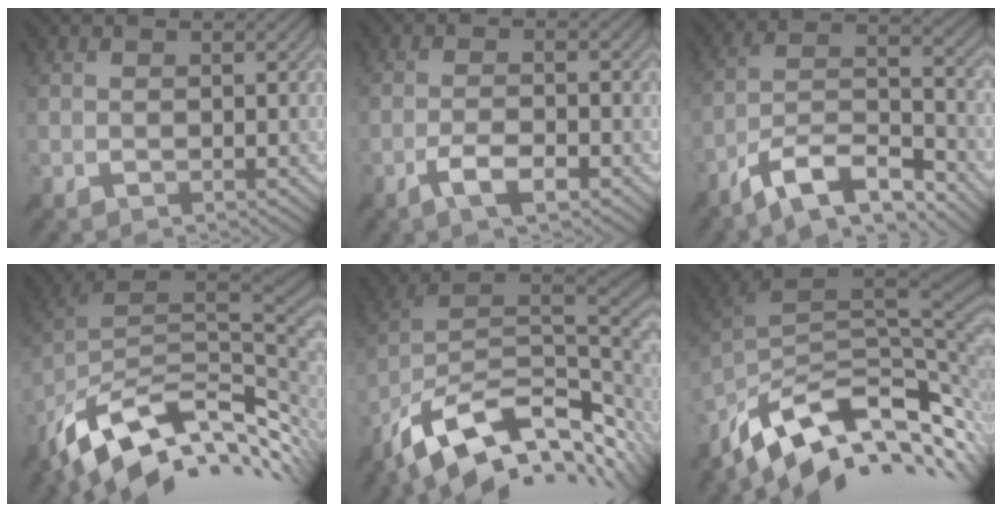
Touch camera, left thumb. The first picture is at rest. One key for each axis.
{"total": 4.1, "fx": -2.4, "fy": 1.0, "fz": 3.2, "tx": -0.064, "ty": 0.002, "tz": -0.047}
{"total": 11.8, "fx": -8.8, "fy": 3.1, "fz": 7.1, "tx": -0.127, "ty": 0.006, "tz": -0.165}
{"total": 13.5, "fx": -5.2, "fy": 6.7, "fz": 10.5, "tx": -0.214, "ty": -0.015, "tz": -0.085}
{"total": 15.6, "fx": -7.1, "fy": 7.9, "fz": 11.5, "tx": -0.231, "ty": -0.015, "tz": -0.116}
{"total": 13.2, "fx": -6.5, "fy": 5.9, "fz": 9.8, "tx": -0.208, "ty": -0.006, "tz": -0.106}